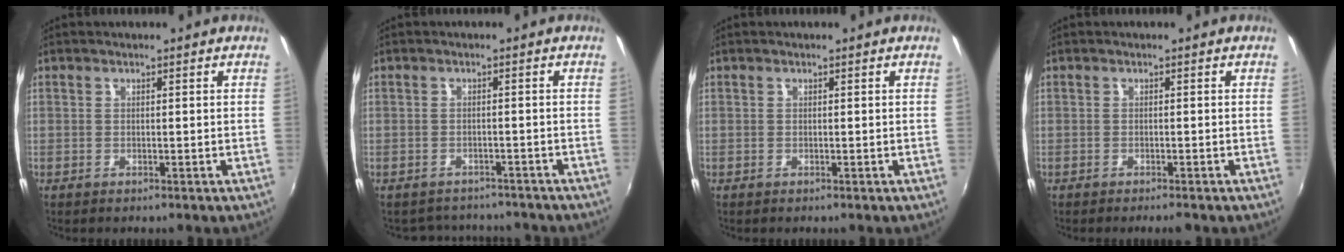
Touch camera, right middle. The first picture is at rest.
{"total": 7.1, "force": [-6.5, 2.5, 1.3], "torque": [-0.031, 0.003, -0.086]}
{"total": 0.0}
{"total": 1.6, "force": [-1.4, 0.3, 0.7], "torque": [-0.018, -0.004, -0.022]}